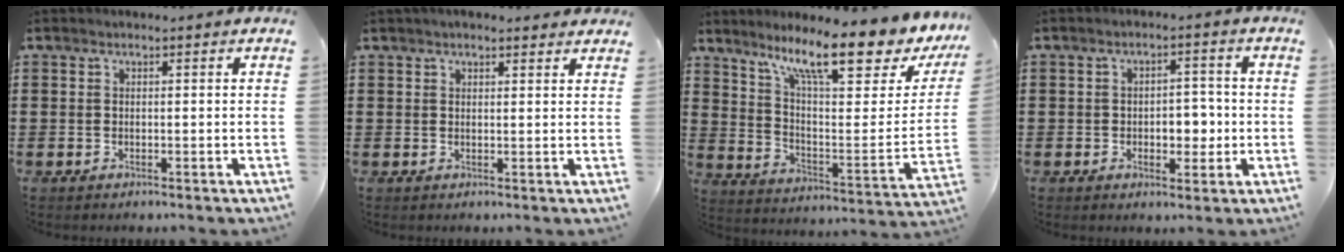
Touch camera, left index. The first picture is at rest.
{"total": 2.2, "force": [2.0, 1.0, 0.5], "torque": [-0.015, 0.004, 0.037]}
{"total": 13.8, "force": [10.3, 2.4, 8.9], "torque": [-0.165, -0.063, 0.169]}
{"total": 4.8, "force": [-0.8, 2.8, 3.8], "torque": [-0.056, 0.002, -0.021]}